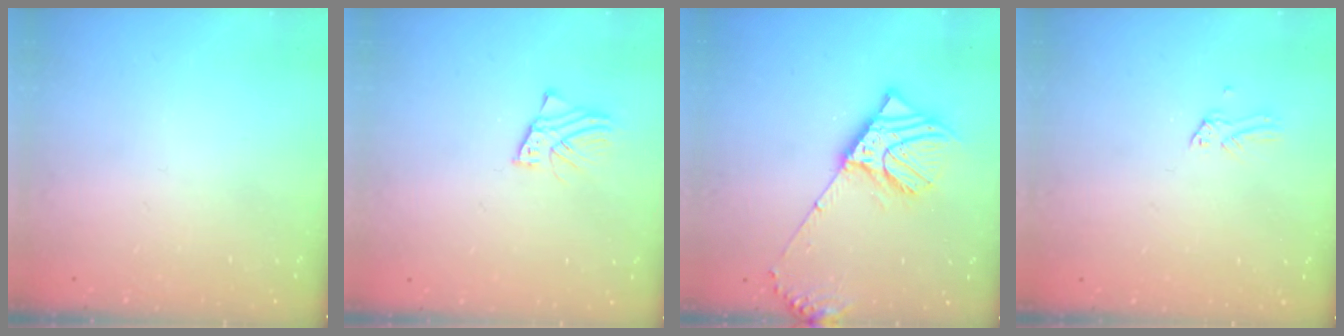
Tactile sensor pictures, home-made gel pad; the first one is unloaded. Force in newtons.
{"total": 2.6, "press": 2.6, "slide": 0.1}
{"total": 10.1, "press": 9.9, "slide": 1.6}
{"total": 0.0}